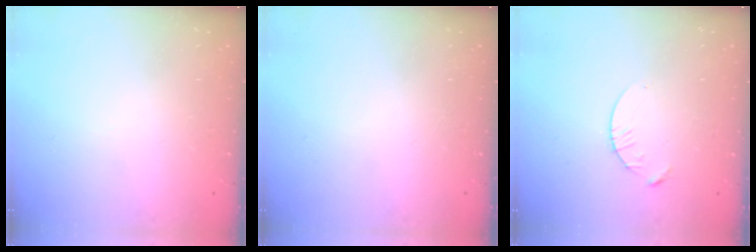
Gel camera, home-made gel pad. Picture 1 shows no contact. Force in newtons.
{"total": 0.0}
{"total": 4.3, "press": 4.2, "slide": 0.5}